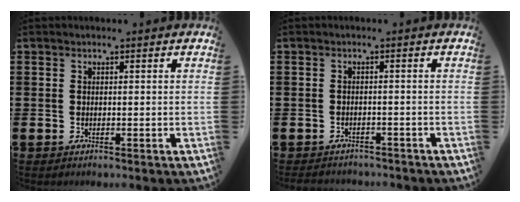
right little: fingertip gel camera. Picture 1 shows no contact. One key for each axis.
{"total": 1.2, "fx": -1.2, "fy": 0.2, "fz": -0.1, "tx": -0.003, "ty": 0.003, "tz": -0.026}